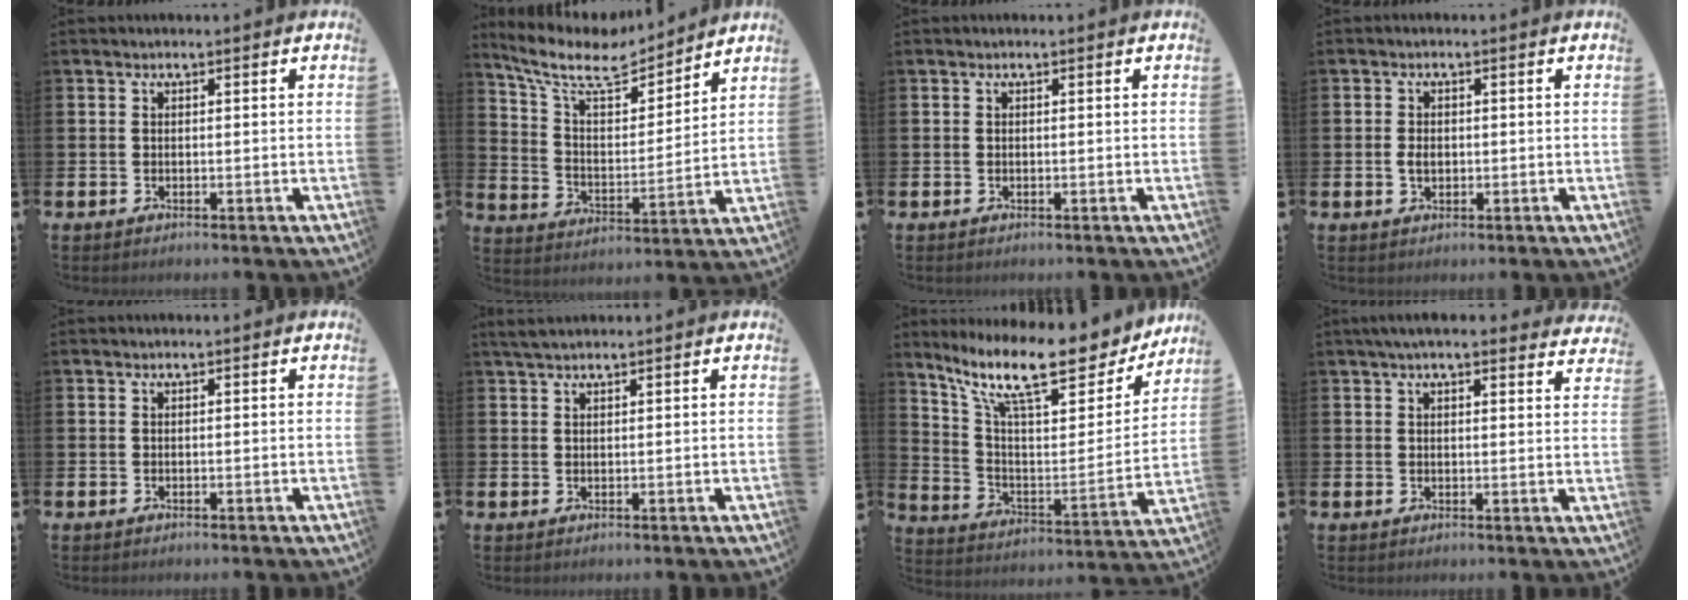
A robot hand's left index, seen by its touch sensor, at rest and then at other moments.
{"total": 10.2, "force": [8.9, 3.1, 3.8], "torque": [-0.113, -0.057, 0.155]}
{"total": 0.0}
{"total": 1.9, "force": [-0.1, 1.3, 1.3], "torque": [-0.017, 0.003, -0.006]}
{"total": 0.0}
{"total": 2.1, "force": [1.8, 0.6, 0.9], "torque": [-0.020, 0.004, 0.034]}
{"total": 13.8, "force": [10.8, 3.7, 7.7], "torque": [-0.172, -0.068, 0.183]}
{"total": 4.1, "force": [3.7, 0.6, 1.5], "torque": [-0.035, -0.009, 0.069]}